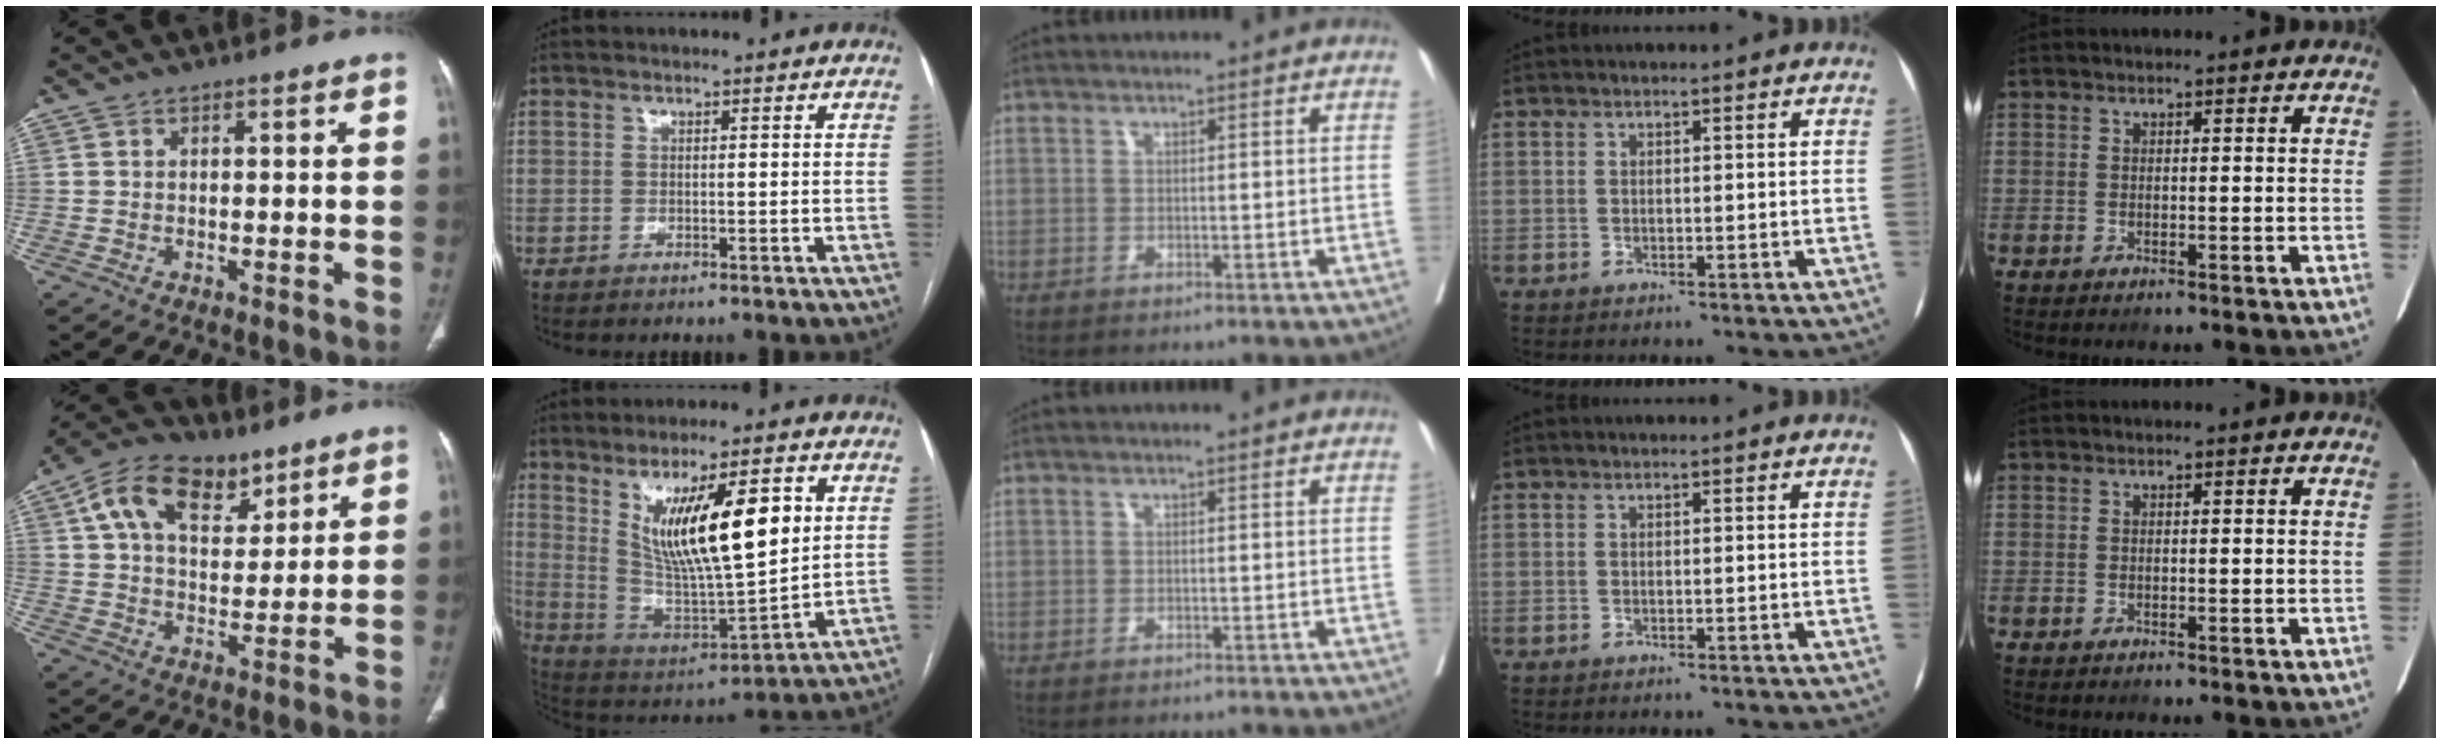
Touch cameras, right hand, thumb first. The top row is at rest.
{"thumb": {"total": 15.0, "force": [7.7, 9.1, 9.1], "torque": [-0.125, -0.014, 0.132]}, "index": {"total": 16.4, "force": [5.6, 2.9, 15.1], "torque": [-0.267, -0.008, 0.109]}, "middle": {"total": 3.2, "force": [-3.1, -0.2, 0.4], "torque": [-0.001, -0.009, -0.037]}}